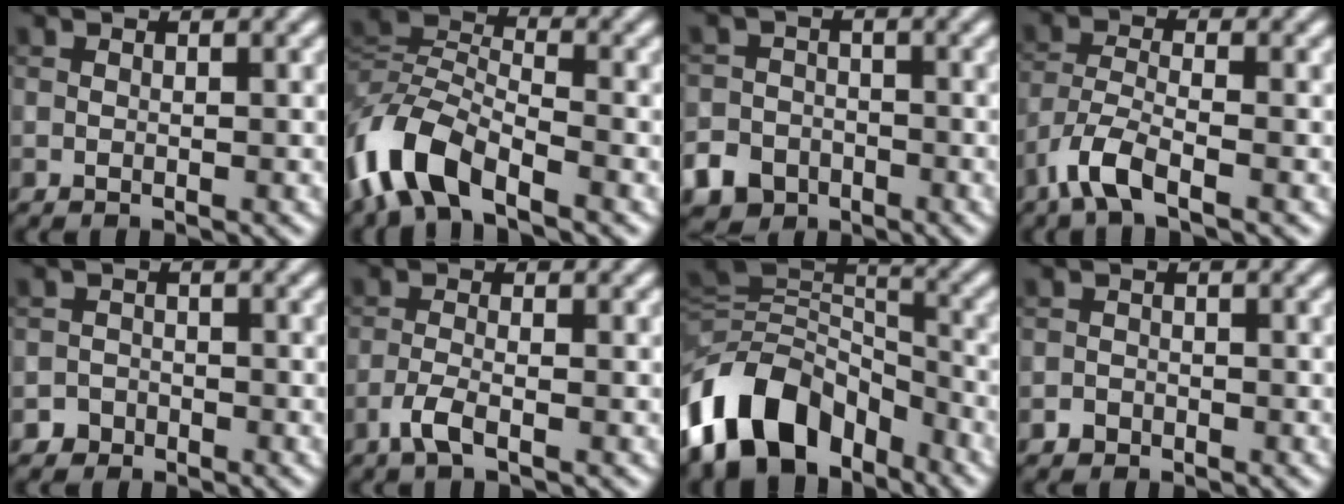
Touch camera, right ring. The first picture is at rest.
{"total": 8.1, "force": [-4.7, 4.0, 5.4], "torque": [-0.109, 0.002, -0.106]}
{"total": 6.9, "force": [-4.5, 5.1, 1.4], "torque": [-0.016, -0.020, -0.088]}
{"total": 4.7, "force": [-3.1, 1.4, 3.3], "torque": [-0.075, -0.007, -0.073]}
{"total": 1.6, "force": [-1.1, 1.1, -0.1], "torque": [0.011, 0.008, -0.022]}
{"total": 2.3, "force": [-1.3, 0.6, 1.8], "torque": [-0.043, 0.000, -0.035]}
{"total": 11.7, "force": [-6.2, 7.5, 6.6], "torque": [-0.120, 0.014, -0.128]}
{"total": 1.1, "force": [-0.8, 0.8, 0.1], "torque": [0.004, 0.003, -0.015]}